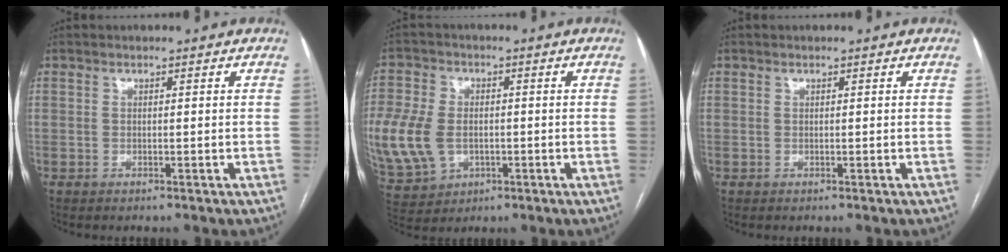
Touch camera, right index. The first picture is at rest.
{"total": 20.2, "force": [-3.6, 15.9, 11.8], "torque": [-0.330, 0.009, -0.043]}
{"total": 0.0}